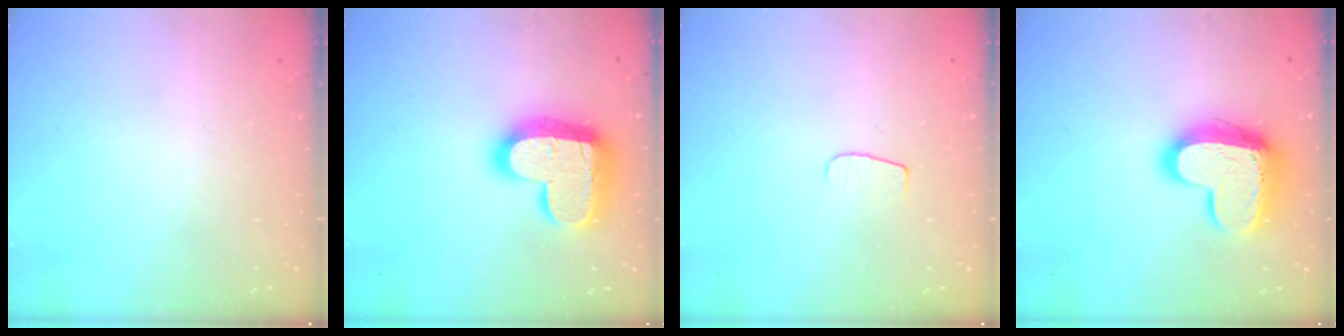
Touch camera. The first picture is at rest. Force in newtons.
{"total": 23.7, "press": 23.7, "slide": 1.6}
{"total": 4.8, "press": 4.8, "slide": 0.6}
{"total": 16.3, "press": 16.3, "slide": 1.0}